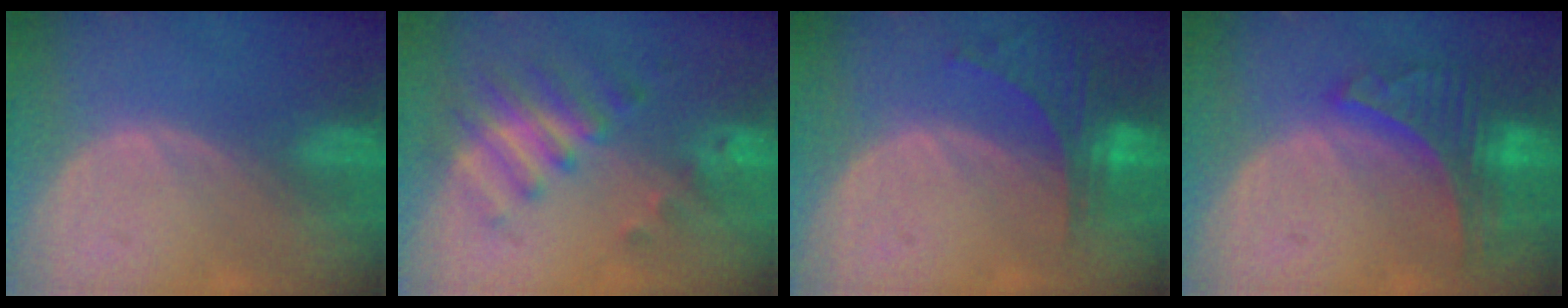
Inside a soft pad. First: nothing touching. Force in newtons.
{"total": 8.1, "press": 7.1, "slide": 4.0}
{"total": 5.9, "press": 5.6, "slide": 1.9}
{"total": 7.9, "press": 7.0, "slide": 3.7}